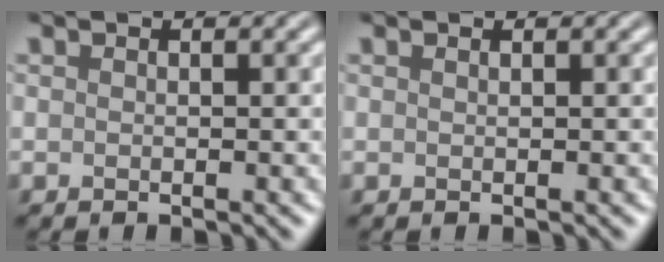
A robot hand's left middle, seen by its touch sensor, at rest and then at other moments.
{"total": 0.0}